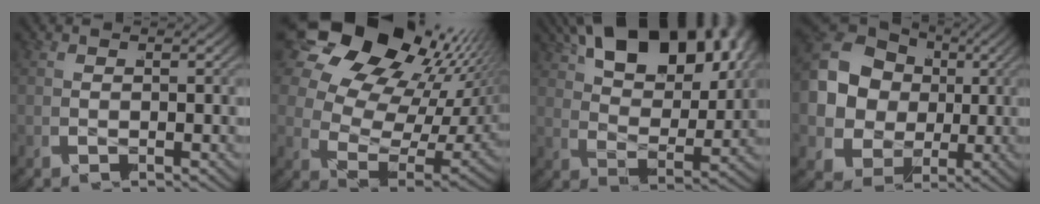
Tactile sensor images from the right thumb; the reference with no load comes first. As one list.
[{"total": 16.4, "force": [4.3, 10.7, 11.8], "torque": [-0.238, -0.008, 0.067]}, {"total": 13.5, "force": [5.4, 6.9, 10.3], "torque": [-0.173, 0.015, 0.074]}, {"total": 13.0, "force": [1.0, 10.6, 7.5], "torque": [-0.202, -0.026, 0.018]}]